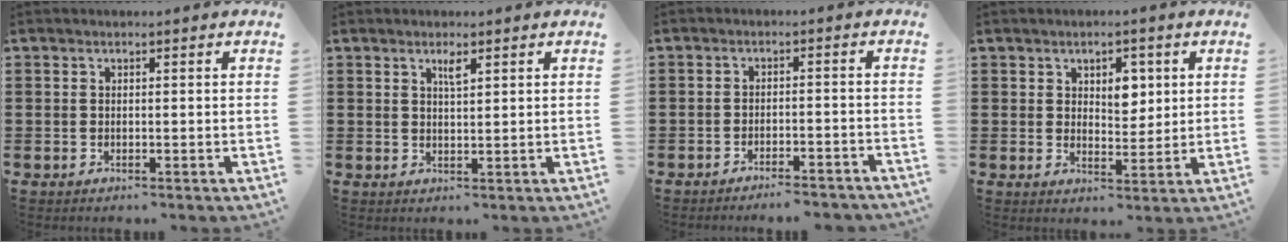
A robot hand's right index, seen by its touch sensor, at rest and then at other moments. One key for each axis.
{"total": 2.0, "fx": 1.2, "fy": 0.4, "fz": 1.5, "tx": -0.024, "ty": -0.001, "tz": 0.018}
{"total": 3.0, "fx": -2.9, "fy": 0.0, "fz": 0.7, "tx": -0.016, "ty": 0.000, "tz": -0.061}
{"total": 4.2, "fx": 1.7, "fy": 2.7, "fz": 2.7, "tx": -0.038, "ty": 0.002, "tz": 0.023}